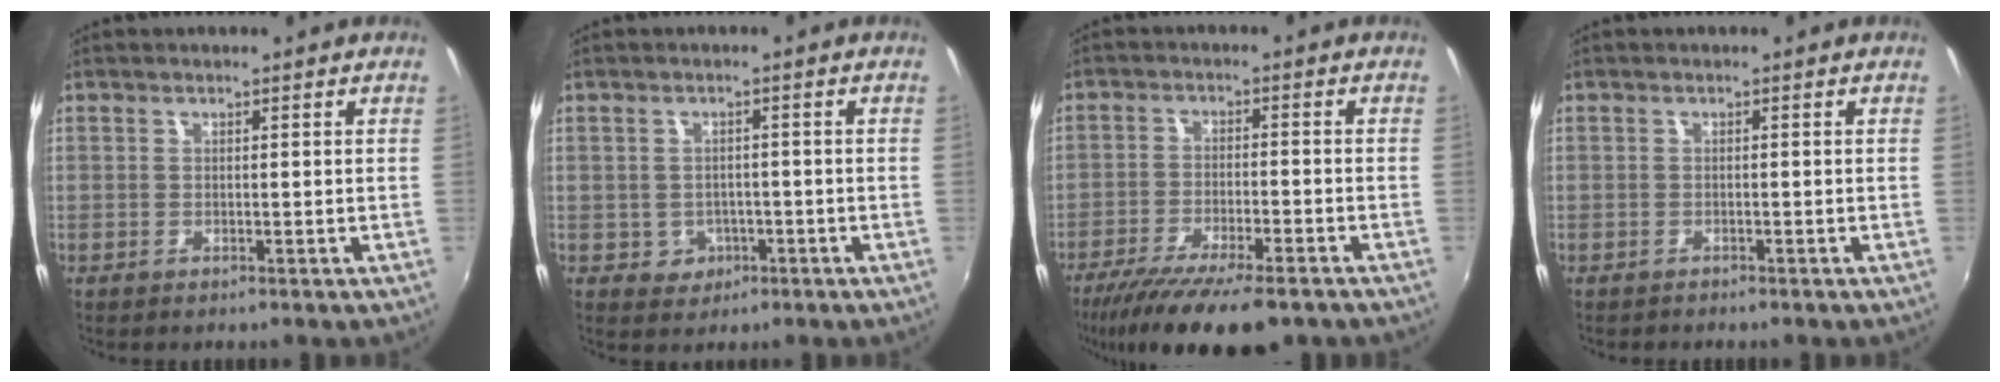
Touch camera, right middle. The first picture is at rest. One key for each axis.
{"total": 3.9, "fx": -1.2, "fy": 3.6, "fz": 0.8, "tx": -0.027, "ty": 0.004, "tz": -0.009}
{"total": 15.4, "fx": -11.8, "fy": 3.4, "fz": 9.2, "tx": -0.183, "ty": -0.049, "tz": -0.191}
{"total": 0.9, "fx": -0.9, "fy": 0.3, "fz": 0.1, "tx": -0.007, "ty": -0.003, "tz": -0.013}